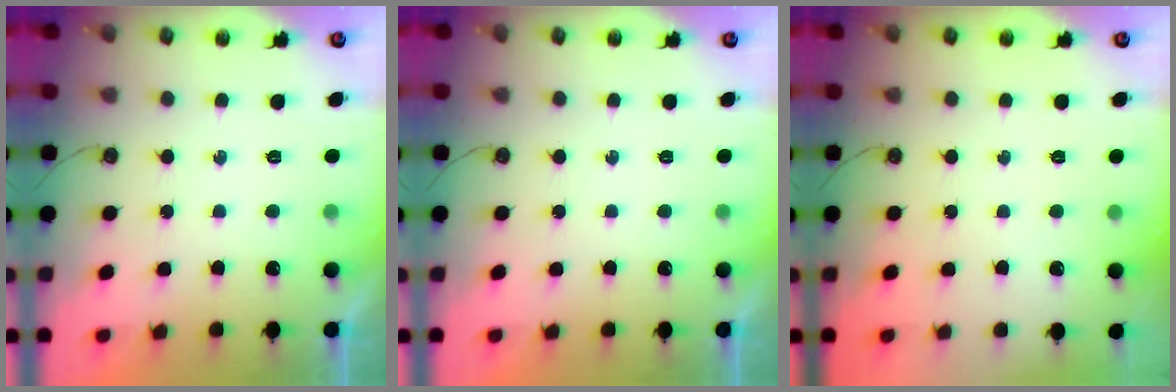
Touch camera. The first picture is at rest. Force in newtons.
{"total": 0.0}
{"total": 0.0}